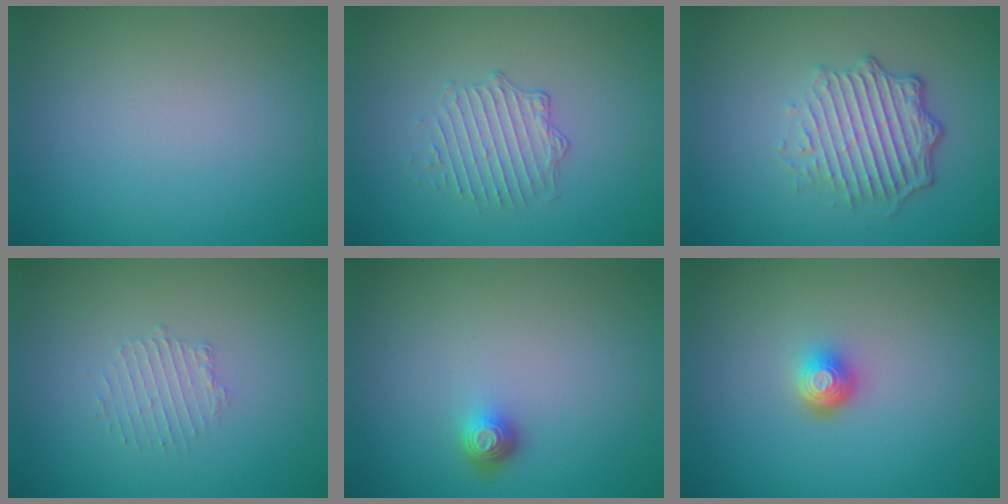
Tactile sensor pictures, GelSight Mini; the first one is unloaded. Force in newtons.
{"total": 1.9, "press": 1.4, "slide": 1.4}
{"total": 5.0, "press": 3.5, "slide": 3.5}
{"total": 1.3, "press": 0.7, "slide": 1.1}
{"total": 1.6, "press": 1.1, "slide": 1.0}
{"total": 1.9, "press": 1.4, "slide": 1.2}